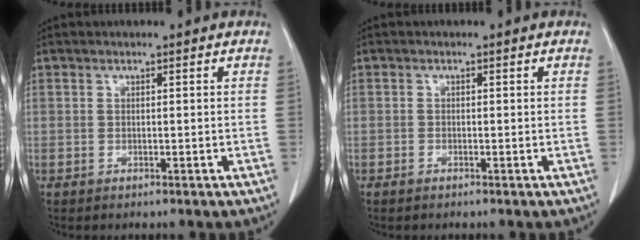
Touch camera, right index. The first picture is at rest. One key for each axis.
{"total": 0.9, "fx": -0.5, "fy": 0.5, "fz": 0.5, "tx": -0.009, "ty": 0.001, "tz": -0.006}